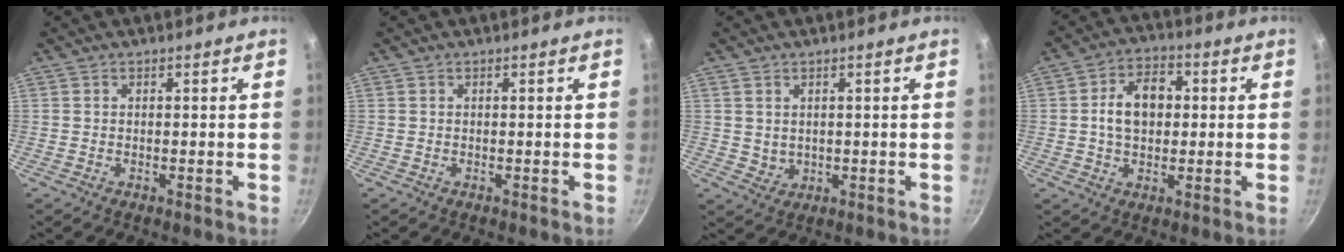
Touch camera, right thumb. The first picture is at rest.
{"total": 0.0}
{"total": 2.4, "force": [0.9, 2.0, 1.0], "torque": [-0.008, -0.005, 0.024]}
{"total": 9.5, "force": [0.8, 6.6, 6.8], "torque": [-0.088, 0.018, 0.005]}